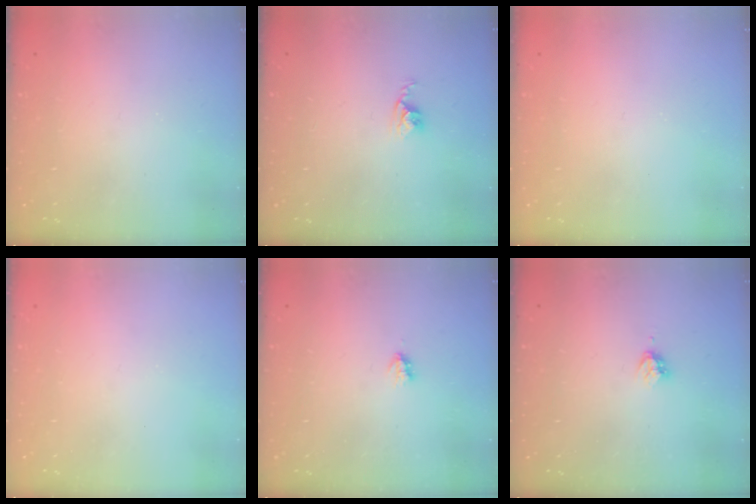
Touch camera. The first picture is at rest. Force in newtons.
{"total": 2.5, "press": 2.5, "slide": 0.4}
{"total": 0.0}
{"total": 0.0}
{"total": 1.7, "press": 1.7, "slide": 0.3}
{"total": 3.2, "press": 3.1, "slide": 0.5}